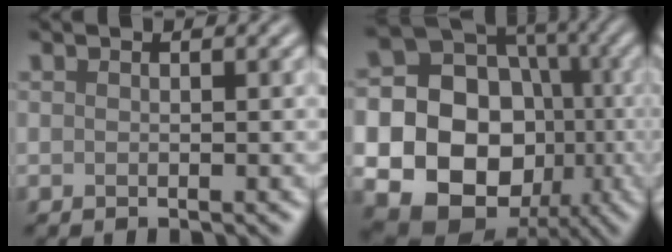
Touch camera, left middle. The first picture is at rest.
{"total": 22.3, "force": [-3.8, 20.2, 8.7], "torque": [-0.185, -0.016, -0.093]}